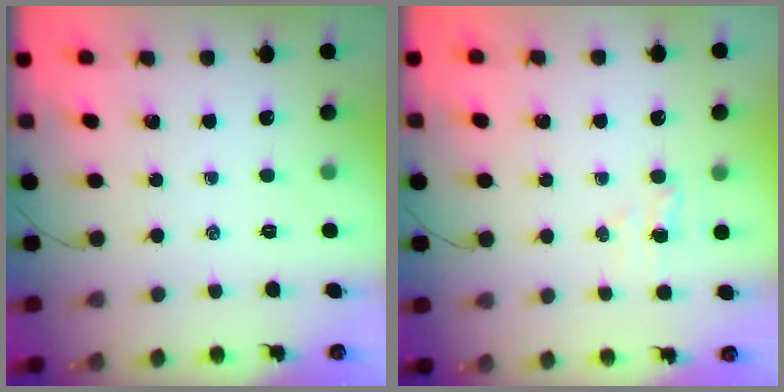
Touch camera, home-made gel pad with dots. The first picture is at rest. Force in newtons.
{"total": 3.4, "press": 3.3, "slide": 0.9}